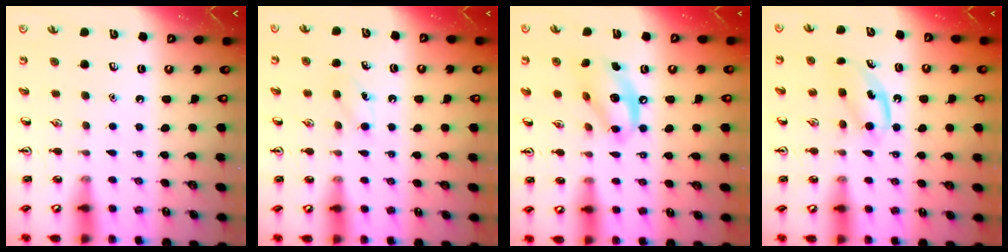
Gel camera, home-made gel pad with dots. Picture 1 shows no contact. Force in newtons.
{"total": 5.7, "press": 5.6, "slide": 1.4}
{"total": 12.1, "press": 11.8, "slide": 3.0}
{"total": 5.6, "press": 5.4, "slide": 1.4}